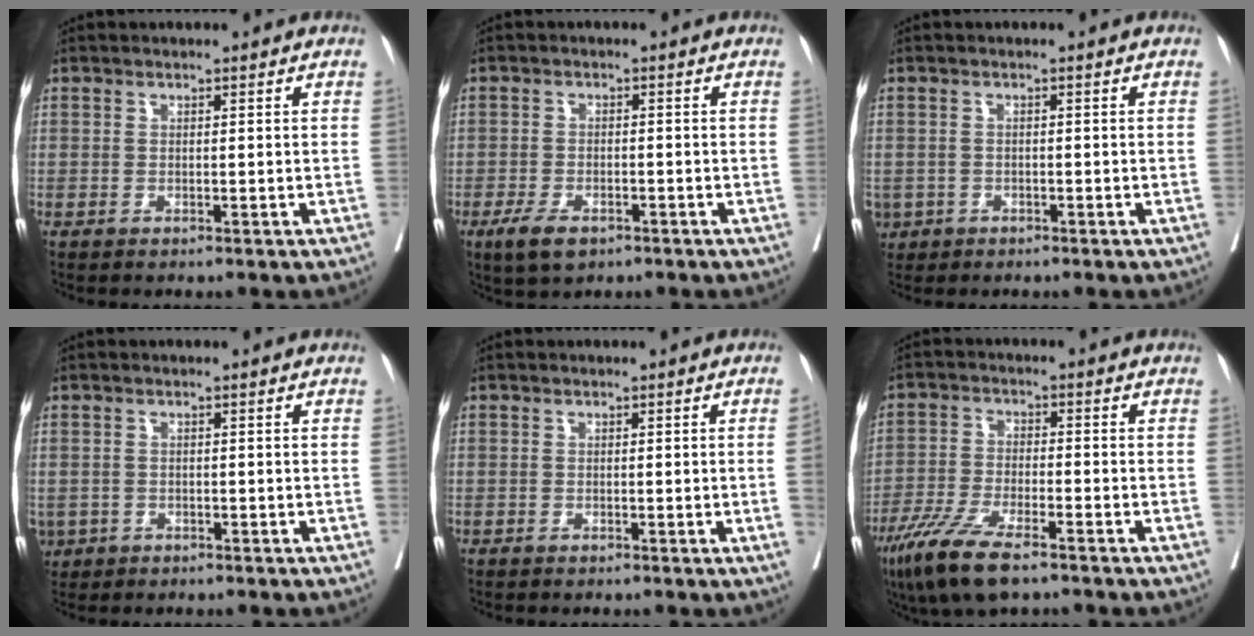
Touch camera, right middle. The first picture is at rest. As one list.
[{"total": 5.9, "force": [-3.7, 2.2, 4.1], "torque": [-0.083, -0.011, -0.062]}, {"total": 4.5, "force": [-2.4, 3.7, 1.0], "torque": [-0.030, 0.001, -0.037]}, {"total": 4.0, "force": [-2.1, 3.3, 0.8], "torque": [-0.024, 0.001, -0.031]}, {"total": 1.2, "force": [-0.3, -0.4, 1.1], "torque": [-0.015, -0.002, -0.004]}, {"total": 10.2, "force": [-7.0, 2.1, 7.2], "torque": [-0.144, -0.024, -0.123]}]